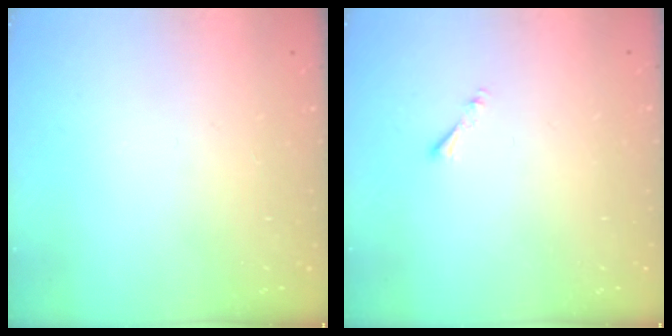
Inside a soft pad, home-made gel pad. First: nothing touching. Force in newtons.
{"total": 0.8, "press": 0.7, "slide": 0.3}